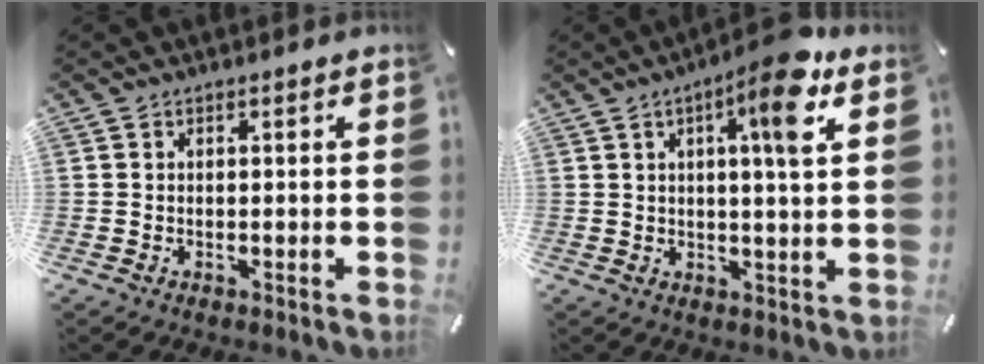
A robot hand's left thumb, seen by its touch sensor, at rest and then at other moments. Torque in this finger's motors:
{"motor_torque": [1.72, 1.48, 0.50, 0.33, 0.09]}